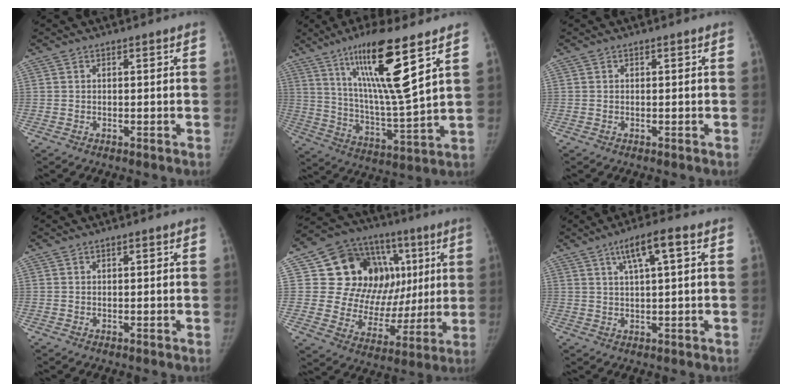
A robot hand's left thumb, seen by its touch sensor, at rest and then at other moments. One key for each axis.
{"total": 18.0, "fx": 9.8, "fy": 1.9, "fz": 15.0, "tx": -0.266, "ty": -0.061, "tz": 0.180}
{"total": 0.0}
{"total": 0.5, "fx": 0.2, "fy": 0.2, "fz": 0.4, "tx": -0.004, "ty": 0.001, "tz": 0.003}
{"total": 24.2, "fx": 6.1, "fy": 17.8, "fz": 15.3, "tx": -0.155, "ty": 0.027, "tz": 0.109}
{"total": 6.9, "fx": 2.7, "fy": 1.2, "fz": 6.2, "tx": -0.110, "ty": 0.006, "tz": 0.046}